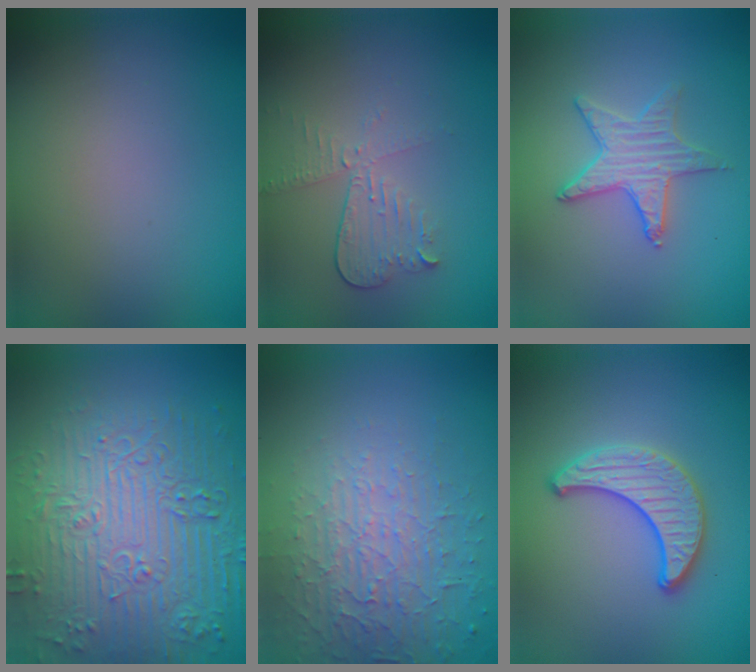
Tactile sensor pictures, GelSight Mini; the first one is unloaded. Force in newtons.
{"total": 3.0, "press": 2.6, "slide": 1.5}
{"total": 2.8, "press": 2.8, "slide": 0.4}
{"total": 9.5, "press": 7.0, "slide": 6.4}
{"total": 3.7, "press": 3.3, "slide": 1.7}
{"total": 3.2, "press": 3.1, "slide": 0.8}